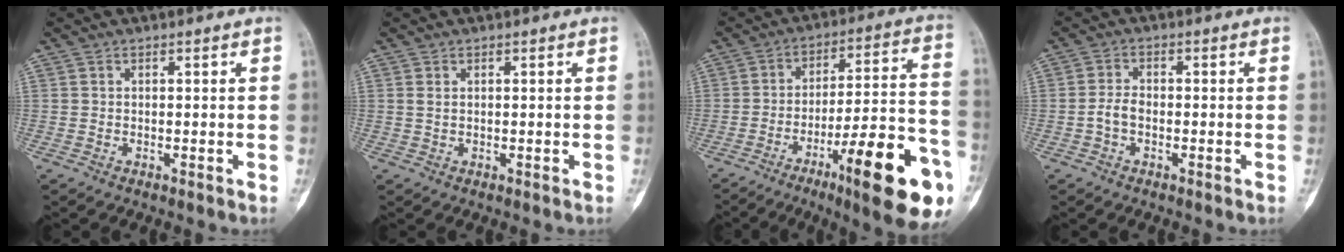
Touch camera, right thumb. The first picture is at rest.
{"total": 0.8, "force": [0.3, 0.5, 0.6], "torque": [-0.015, 0.003, 0.010]}
{"total": 22.4, "force": [-10.4, 4.5, 19.3], "torque": [-0.238, 0.053, -0.150]}
{"total": 2.9, "force": [-0.9, 1.7, 2.1], "torque": [-0.043, 0.012, -0.022]}